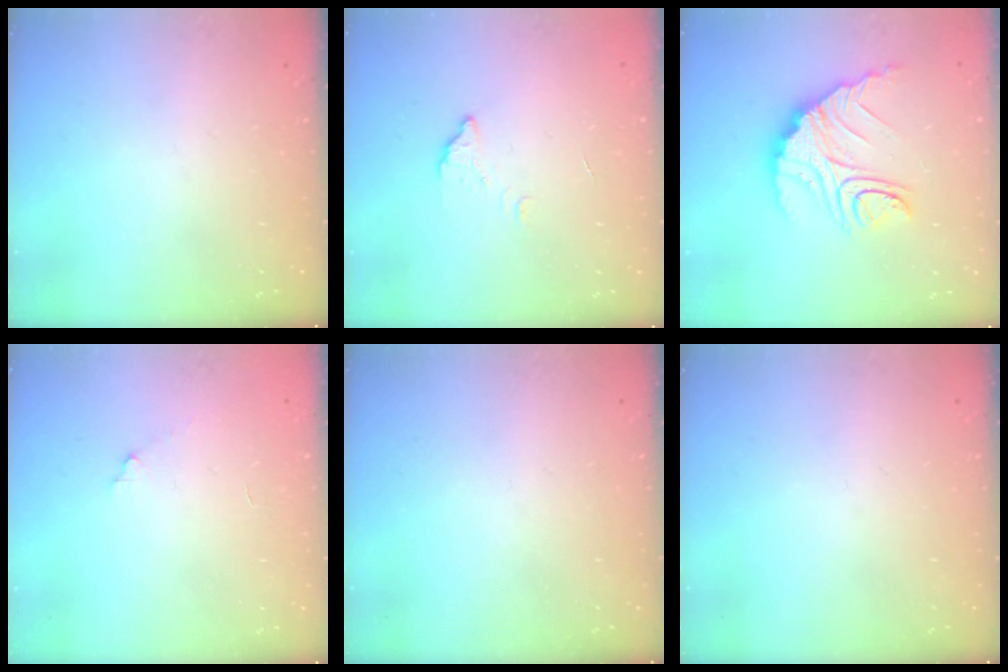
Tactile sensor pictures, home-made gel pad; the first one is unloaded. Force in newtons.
{"total": 2.7, "press": 2.7, "slide": 0.2}
{"total": 14.0, "press": 13.9, "slide": 1.1}
{"total": 4.7, "press": 4.7, "slide": 0.3}
{"total": 0.0}
{"total": 0.0}